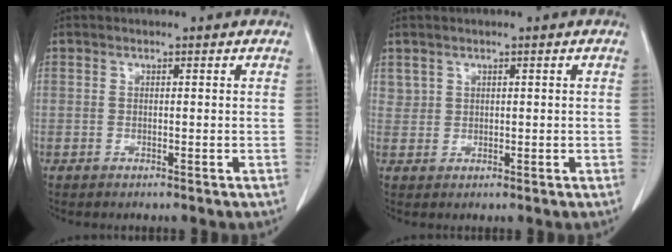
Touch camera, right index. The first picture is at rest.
{"total": 1.4, "force": [0.9, 1.1, 0.0], "torque": [0.008, 0.006, 0.015]}